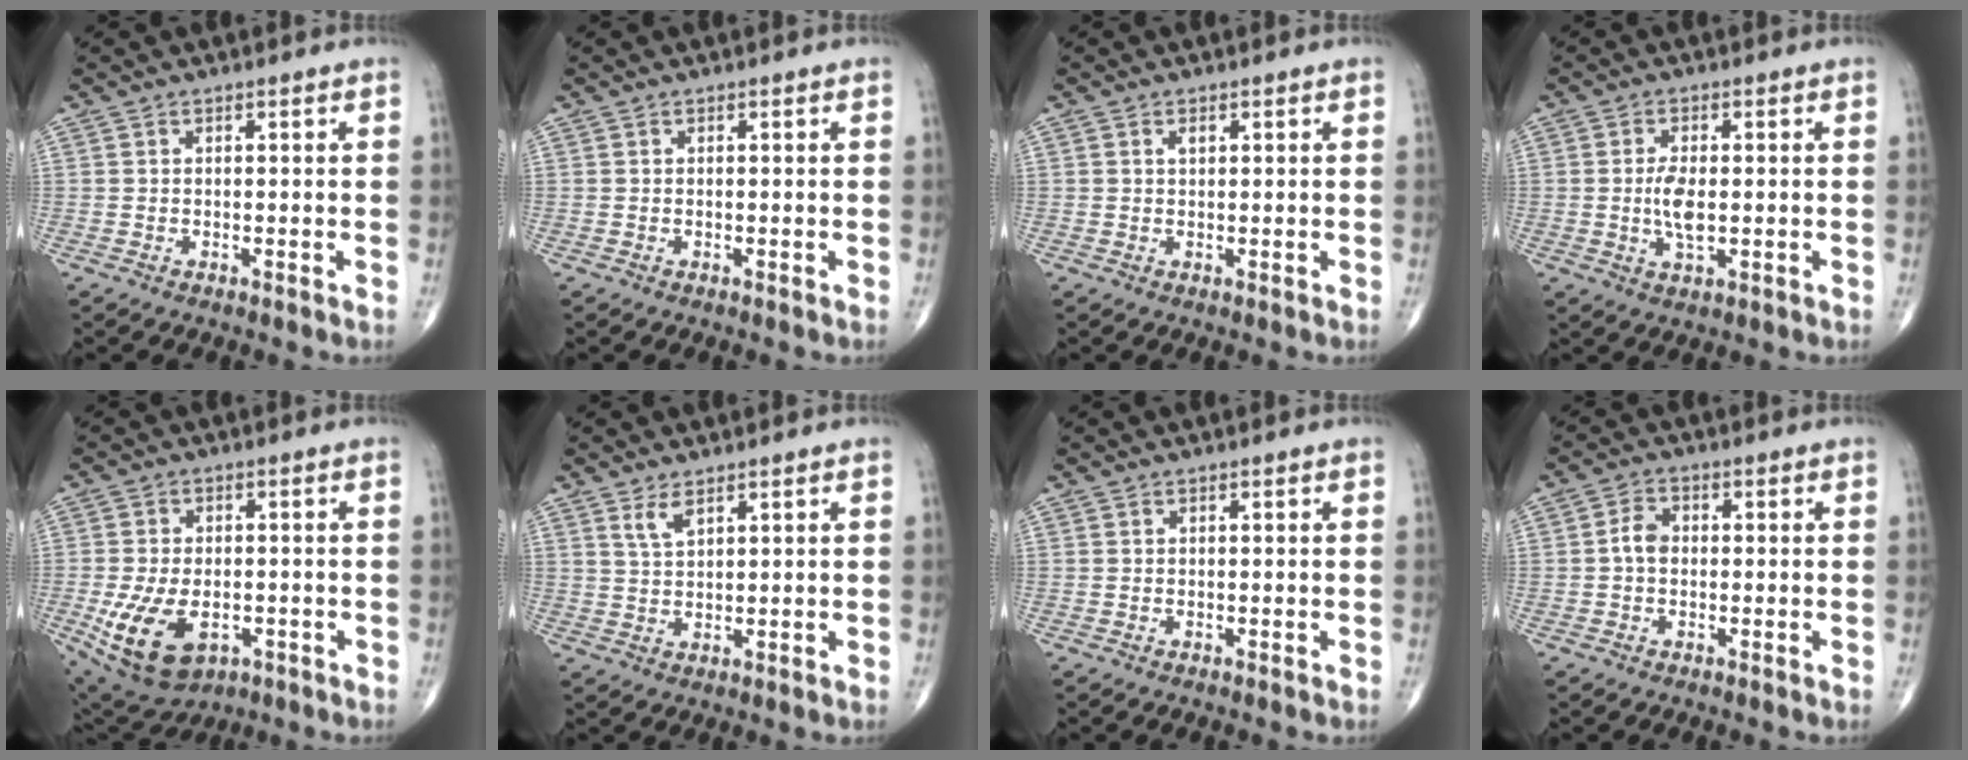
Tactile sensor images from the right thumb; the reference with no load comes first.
{"total": 0.0}
{"total": 1.2, "force": [0.5, 0.7, 0.8], "torque": [-0.013, 0.001, 0.008]}
{"total": 5.1, "force": [-0.2, 2.3, 4.6], "torque": [-0.091, -0.006, -0.005]}
{"total": 13.1, "force": [-3.9, 7.9, 9.7], "torque": [-0.183, 0.002, -0.048]}
{"total": 3.2, "force": [2.1, 1.2, 2.1], "torque": [-0.039, -0.011, 0.046]}
{"total": 0.0}
{"total": 3.3, "force": [-0.2, 2.4, 2.3], "torque": [-0.036, 0.012, -0.011]}